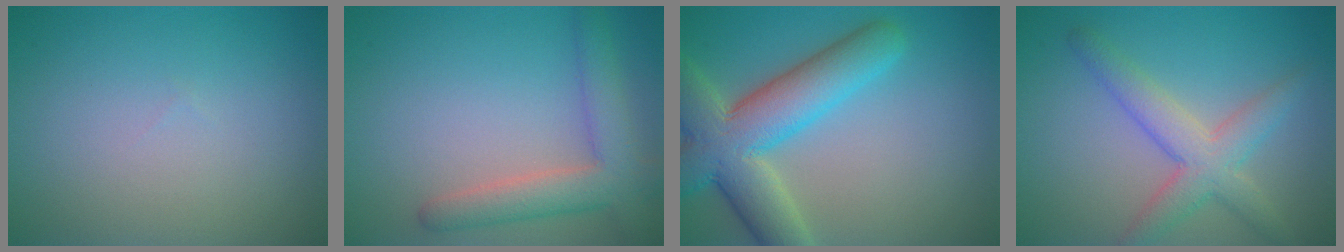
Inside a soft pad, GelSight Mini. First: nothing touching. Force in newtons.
{"total": 4.7, "press": 4.6, "slide": 0.5}
{"total": 9.0, "press": 9.0, "slide": 0.6}
{"total": 4.4, "press": 4.3, "slide": 0.3}